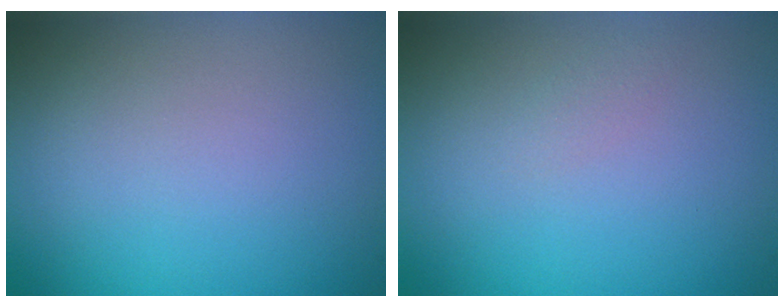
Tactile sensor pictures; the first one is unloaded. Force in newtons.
{"total": 0.6, "press": 0.6, "slide": 0.0}